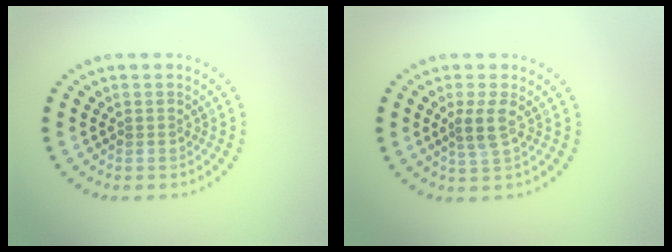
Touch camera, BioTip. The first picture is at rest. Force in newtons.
{"total": 2.1, "press": 1.6, "slide": 1.2}